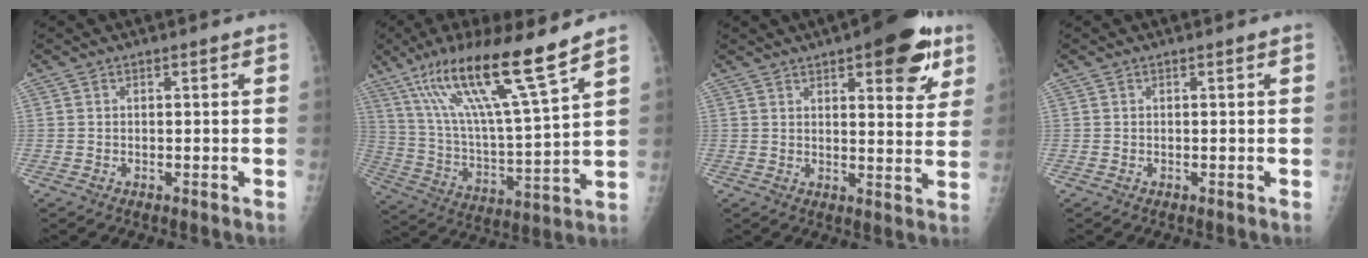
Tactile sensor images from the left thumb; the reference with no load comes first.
{"total": 19.8, "force": [13.2, 1.3, 14.7], "torque": [-0.252, -0.054, 0.239]}
{"total": 13.5, "force": [7.2, 4.9, 10.3], "torque": [-0.094, -0.026, 0.089]}
{"total": 0.0}